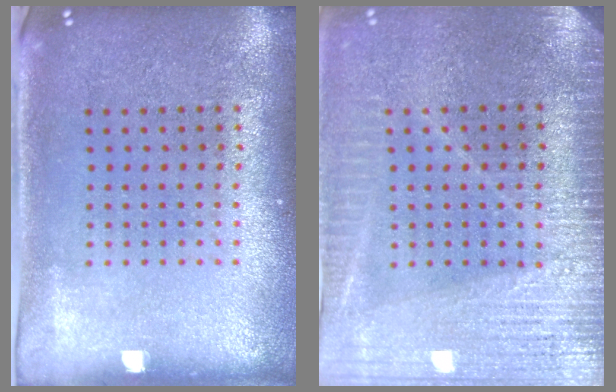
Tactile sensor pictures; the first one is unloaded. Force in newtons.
{"total": 3.7, "press": 3.4, "slide": 1.5}